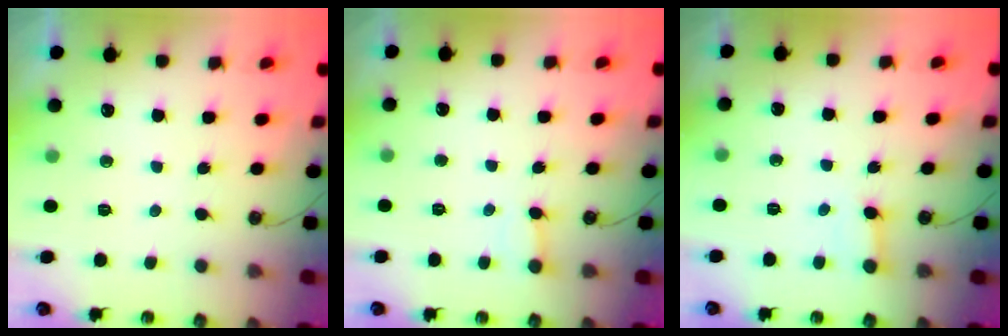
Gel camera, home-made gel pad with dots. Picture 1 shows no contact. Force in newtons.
{"total": 2.6, "press": 2.6, "slide": 0.1}
{"total": 3.4, "press": 3.4, "slide": 0.5}